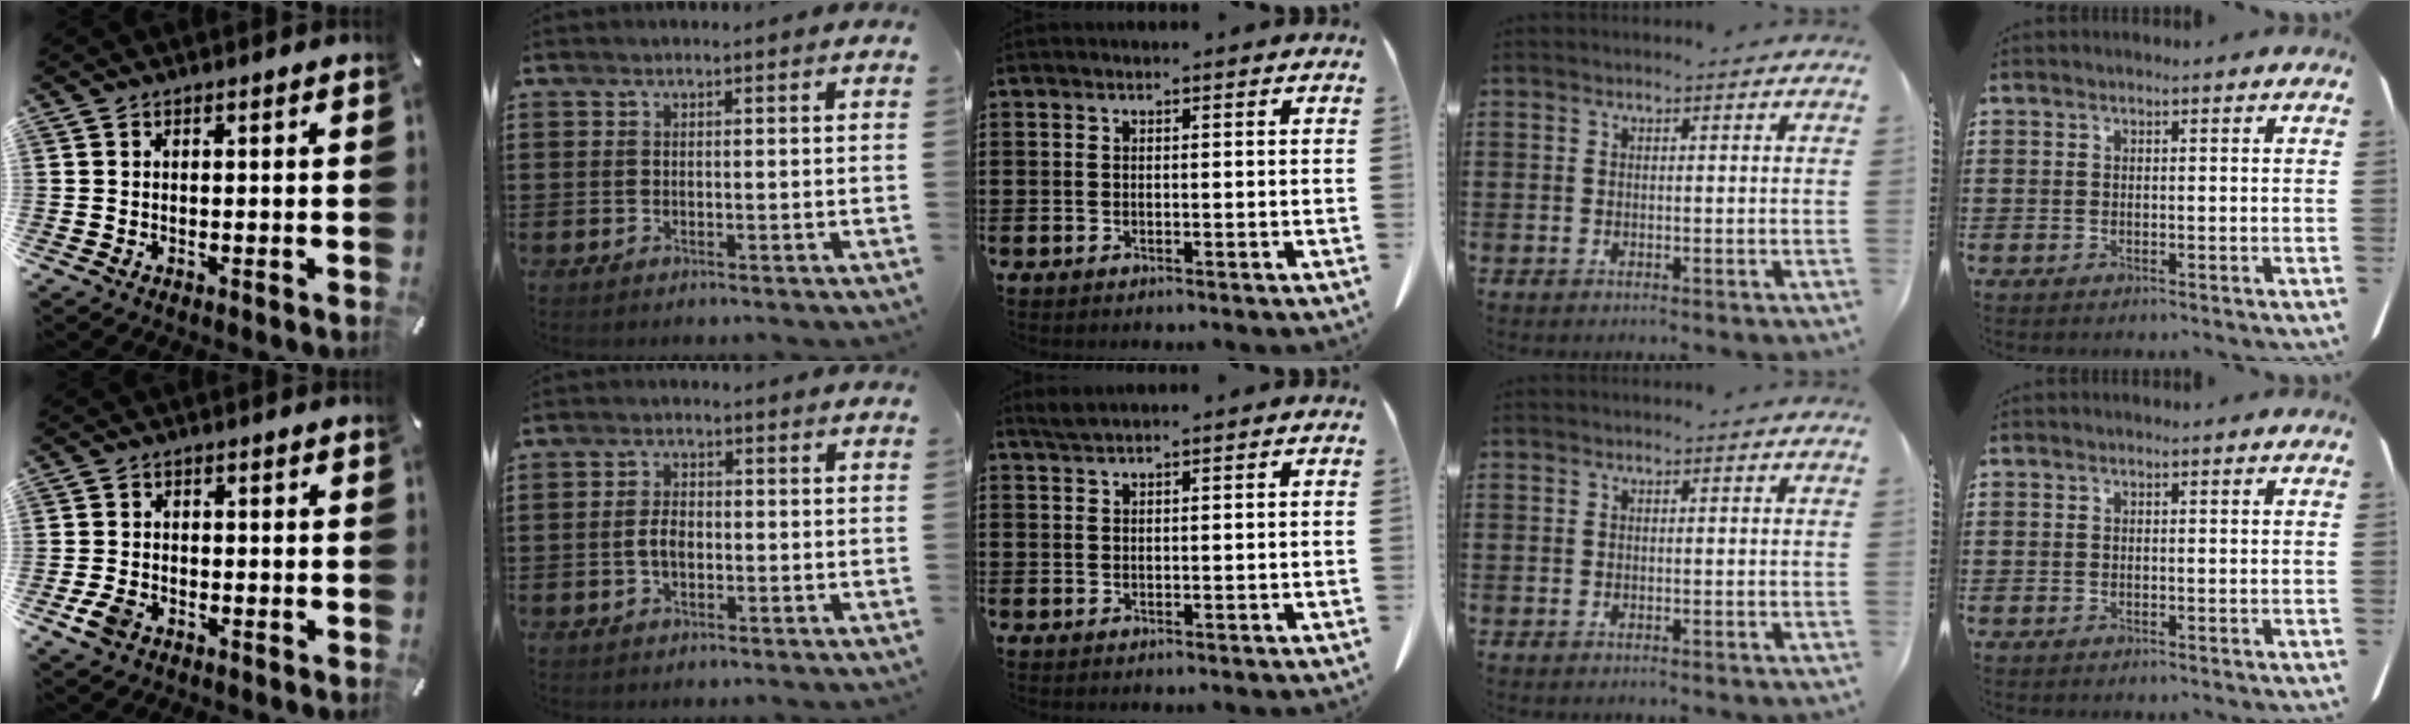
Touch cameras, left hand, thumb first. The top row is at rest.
{"thumb": {"total": 4.1, "force": [-2.0, 2.9, 2.2], "torque": [-0.055, 0.004, -0.040]}, "index": {"total": 3.2, "force": [-0.4, 1.7, 2.6], "torque": [-0.066, 0.000, -0.014]}, "middle": {"total": 1.3, "force": [1.1, 0.0, 0.6], "torque": [-0.016, -0.002, 0.022]}}